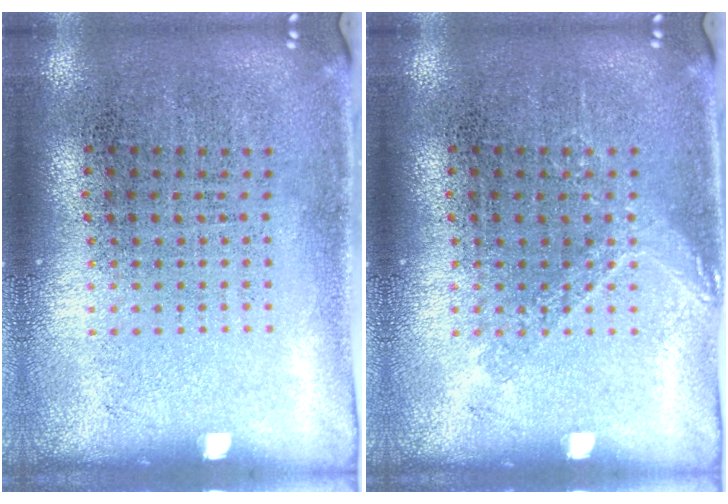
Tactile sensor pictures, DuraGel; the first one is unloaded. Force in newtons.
{"total": 1.1, "press": 1.1, "slide": 0.3}